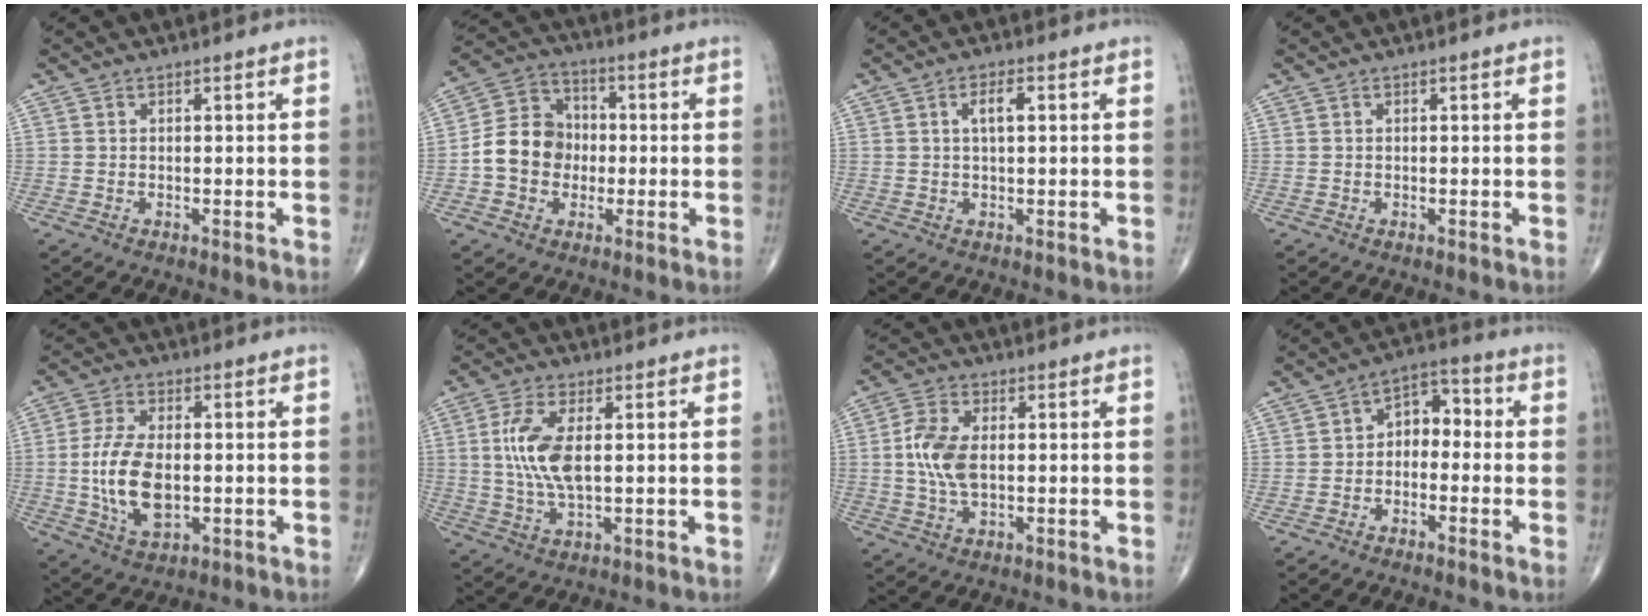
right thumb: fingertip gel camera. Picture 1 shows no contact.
{"total": 10.8, "force": [-1.4, 9.2, 5.4], "torque": [-0.073, 0.033, -0.036]}
{"total": 3.5, "force": [0.9, 1.2, 3.1], "torque": [-0.054, 0.006, 0.014]}
{"total": 0.0}
{"total": 11.5, "force": [-0.9, 6.1, 9.7], "torque": [-0.186, -0.004, -0.012]}
{"total": 9.0, "force": [1.2, 3.6, 8.2], "torque": [-0.181, -0.005, 0.027]}
{"total": 7.9, "force": [0.4, 4.3, 6.6], "torque": [-0.142, 0.001, 0.007]}
{"total": 6.4, "force": [-0.8, 4.5, 4.5], "torque": [-0.040, 0.038, -0.032]}